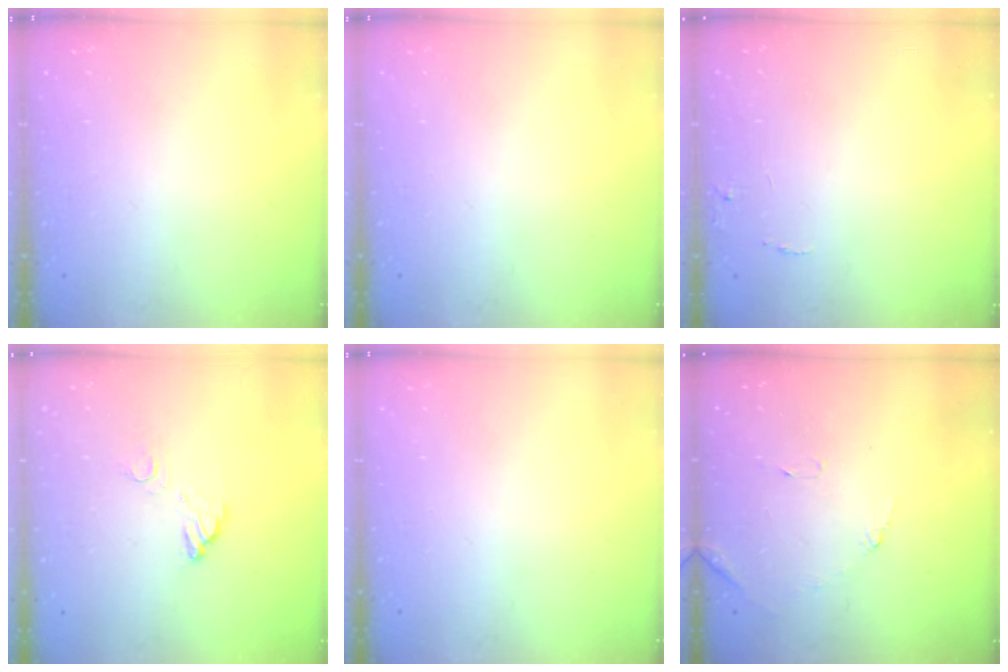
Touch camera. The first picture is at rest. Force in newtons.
{"total": 0.0}
{"total": 5.6, "press": 5.6, "slide": 0.4}
{"total": 3.6, "press": 3.6, "slide": 0.2}
{"total": 0.0}
{"total": 7.4, "press": 7.4, "slide": 0.4}